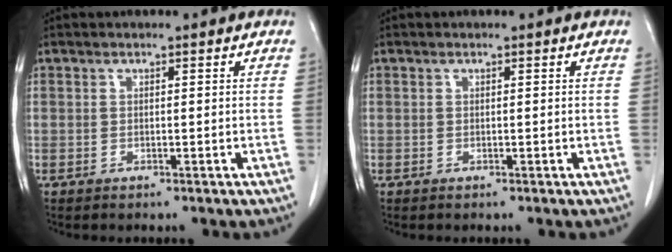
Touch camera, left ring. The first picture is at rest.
{"total": 0.0}